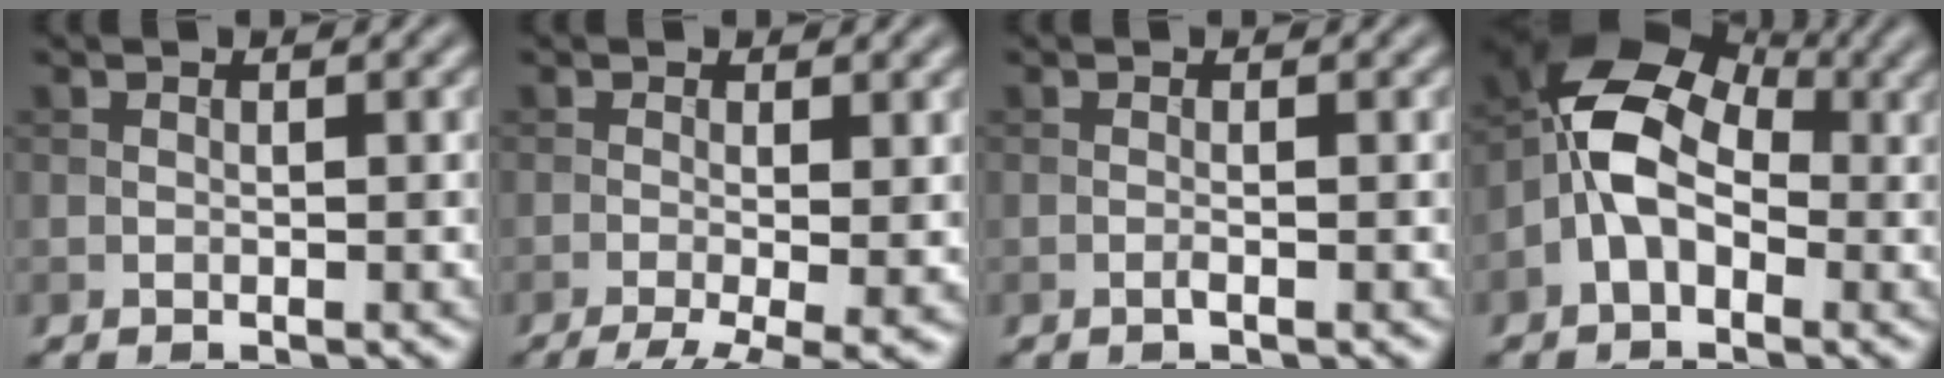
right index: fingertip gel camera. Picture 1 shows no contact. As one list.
[{"total": 6.5, "force": [-3.0, 1.9, 5.5], "torque": [-0.086, -0.012, -0.043]}, {"total": 0.6, "force": [-0.3, 0.1, 0.6], "torque": [-0.011, -0.001, -0.008]}, {"total": 7.8, "force": [-0.9, 5.1, 5.8], "torque": [-0.103, 0.021, -0.034]}]